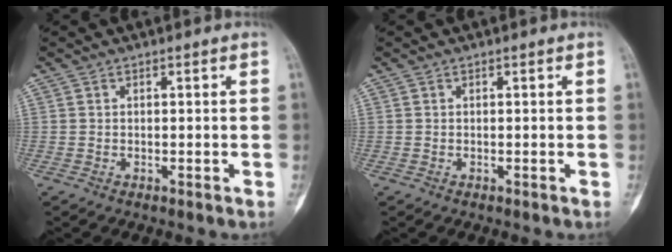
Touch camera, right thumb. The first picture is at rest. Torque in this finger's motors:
{"motor_torque": [0.02, 0.31, -0.23, -0.03, -0.03]}